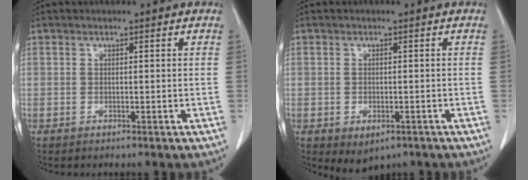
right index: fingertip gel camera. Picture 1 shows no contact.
{"total": 3.5, "force": [-1.8, 2.3, 2.0], "torque": [-0.027, -0.004, -0.010]}